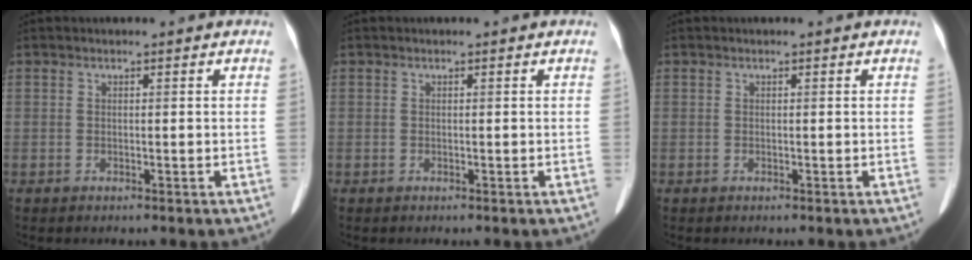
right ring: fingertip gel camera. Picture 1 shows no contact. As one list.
[{"total": 0.0}, {"total": 0.0}]